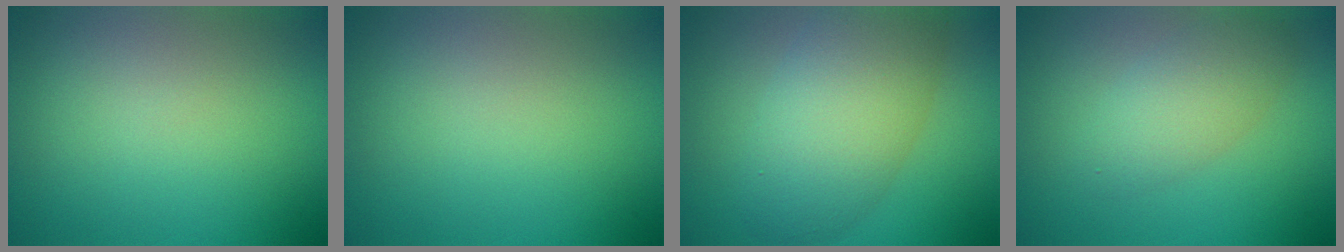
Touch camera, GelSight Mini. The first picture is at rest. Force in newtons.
{"total": 0.0}
{"total": 7.3, "press": 7.3, "slide": 0.5}
{"total": 3.2, "press": 3.2, "slide": 0.1}